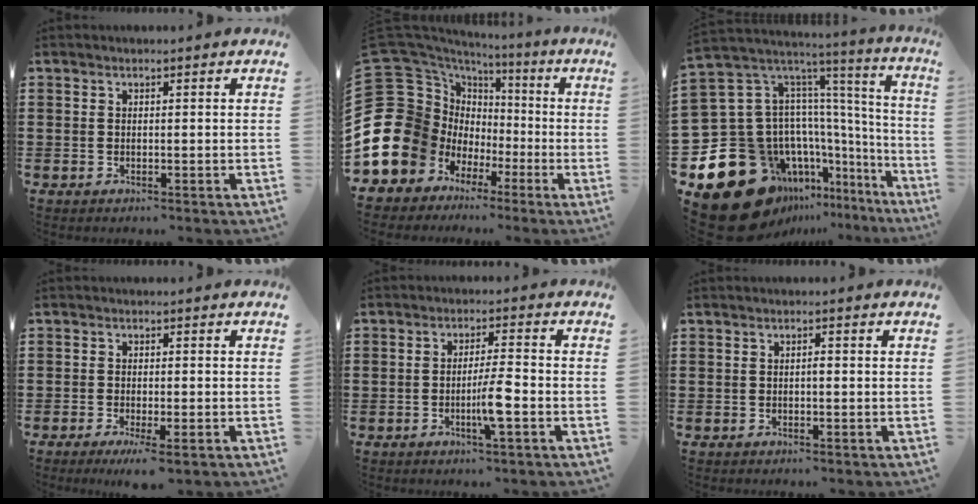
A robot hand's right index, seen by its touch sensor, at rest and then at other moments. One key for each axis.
{"total": 20.8, "fx": -4.7, "fy": 18.0, "fz": 9.4, "tx": -0.242, "ty": -0.017, "tz": -0.041}
{"total": 25.8, "fx": -11.8, "fy": 17.2, "fz": 15.2, "tx": -0.328, "ty": -0.022, "tz": -0.143}
{"total": 2.3, "fx": -1.6, "fy": 0.0, "fz": 1.6, "tx": -0.027, "ty": -0.002, "tz": -0.028}
{"total": 5.4, "fx": -1.8, "fy": 0.2, "fz": 5.1, "tx": -0.092, "ty": -0.008, "tz": -0.034}
{"total": 0.6, "fx": -0.2, "fy": 0.1, "fz": 0.6, "tx": -0.013, "ty": -0.004, "tz": -0.003}